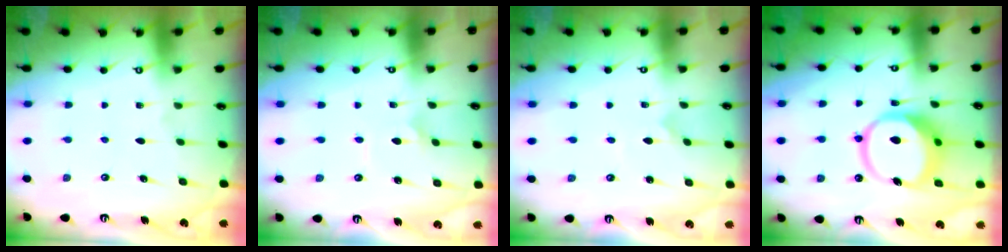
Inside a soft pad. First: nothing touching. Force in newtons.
{"total": 2.7, "press": 2.7, "slide": 0.2}
{"total": 0.0}
{"total": 12.1, "press": 12.0, "slide": 1.7}